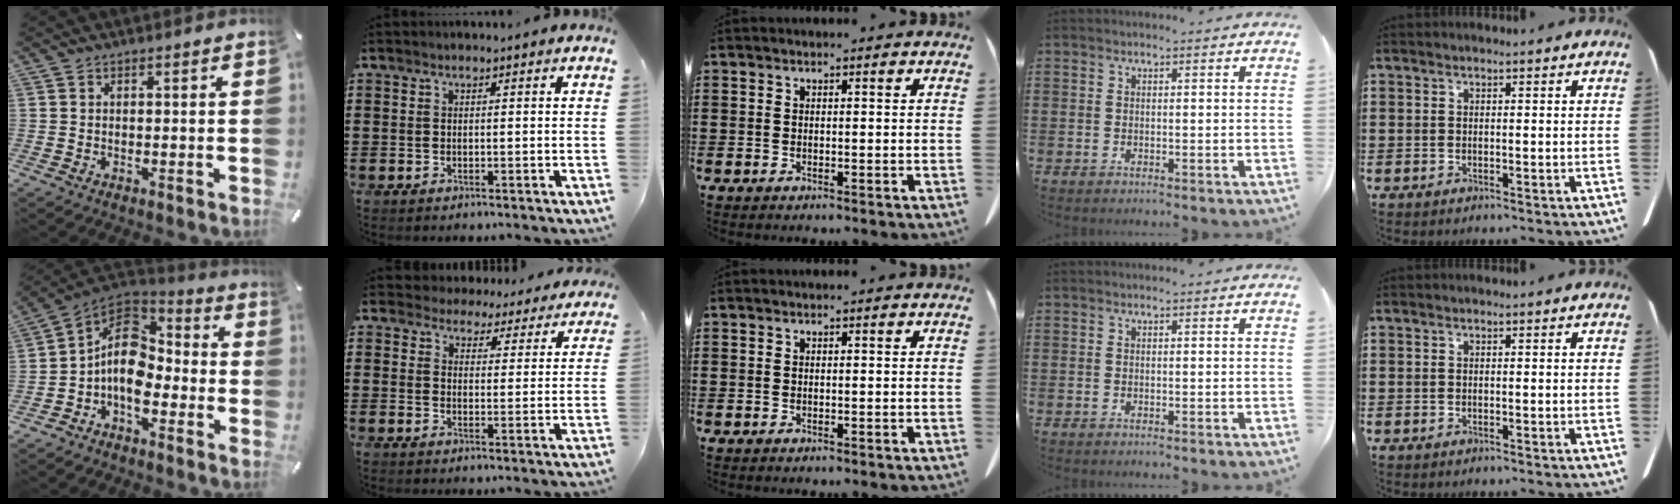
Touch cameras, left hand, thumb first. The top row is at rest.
{"thumb": {"total": 12.7, "force": [-3.4, 8.9, 8.4], "torque": [-0.169, 0.012, -0.064]}, "index": {"total": 4.1, "force": [4.0, 0.8, -0.2], "torque": [-0.012, -0.027, 0.069]}}